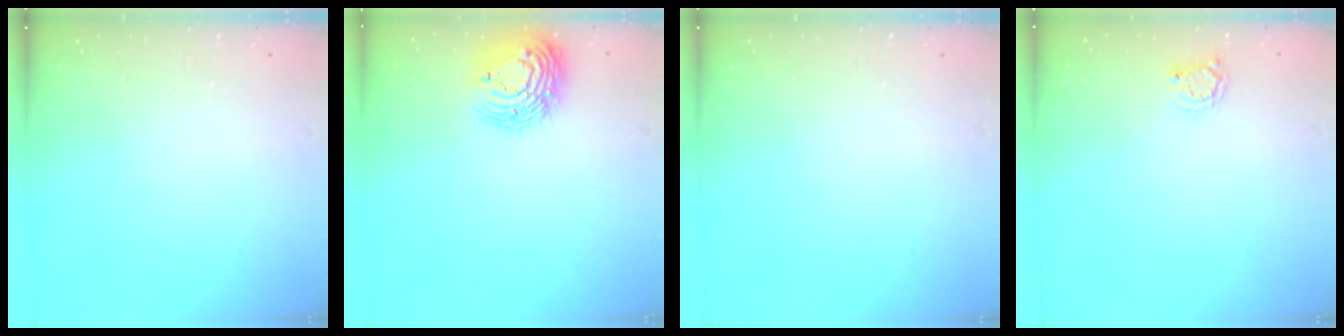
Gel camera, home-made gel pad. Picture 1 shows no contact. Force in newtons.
{"total": 14.5, "press": 14.5, "slide": 1.0}
{"total": 0.0}
{"total": 3.6, "press": 3.5, "slide": 0.4}